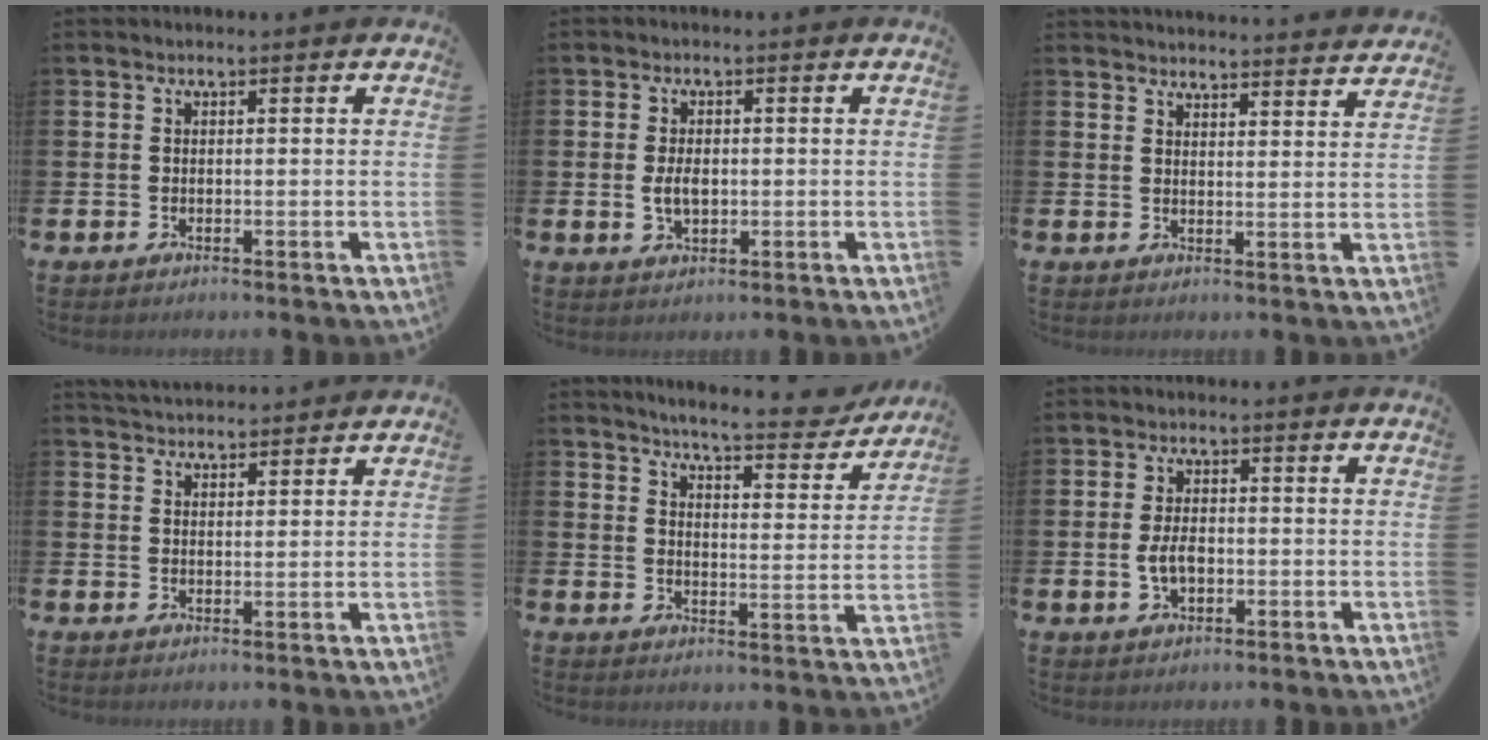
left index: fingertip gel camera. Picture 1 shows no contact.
{"total": 3.0, "force": [0.0, 1.8, 2.5], "torque": [-0.041, 0.003, -0.003]}
{"total": 4.1, "force": [4.1, -0.2, -0.1], "torque": [0.001, -0.032, 0.071]}
{"total": 3.6, "force": [3.5, 0.6, 0.1], "torque": [-0.010, -0.014, 0.066]}
{"total": 6.0, "force": [5.8, 0.5, 1.5], "torque": [-0.040, -0.046, 0.096]}
{"total": 3.4, "force": [-0.4, 2.0, 2.7], "torque": [-0.052, 0.005, -0.009]}